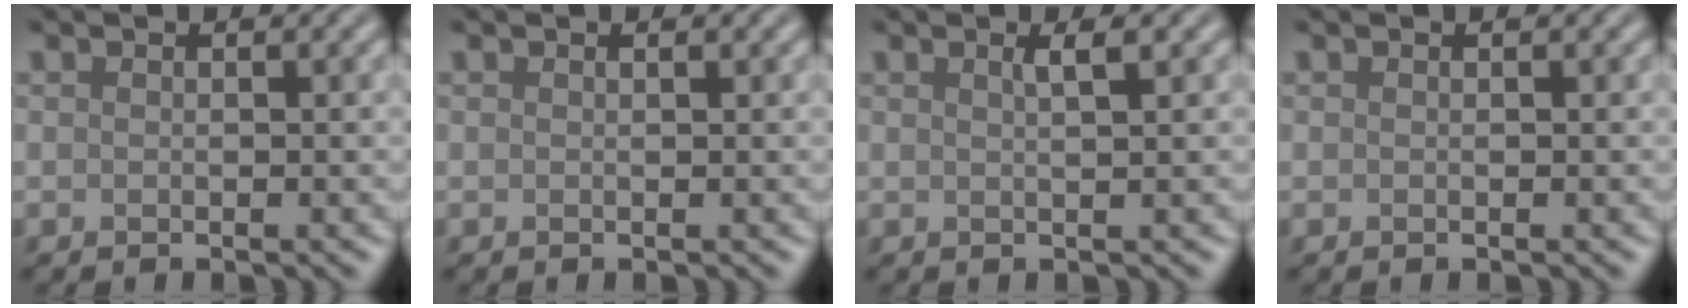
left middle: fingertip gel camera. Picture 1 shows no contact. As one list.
[{"total": 0.0}, {"total": 1.5, "force": [0.7, 0.5, 1.3], "torque": [-0.013, 0.004, 0.007]}, {"total": 0.0}]